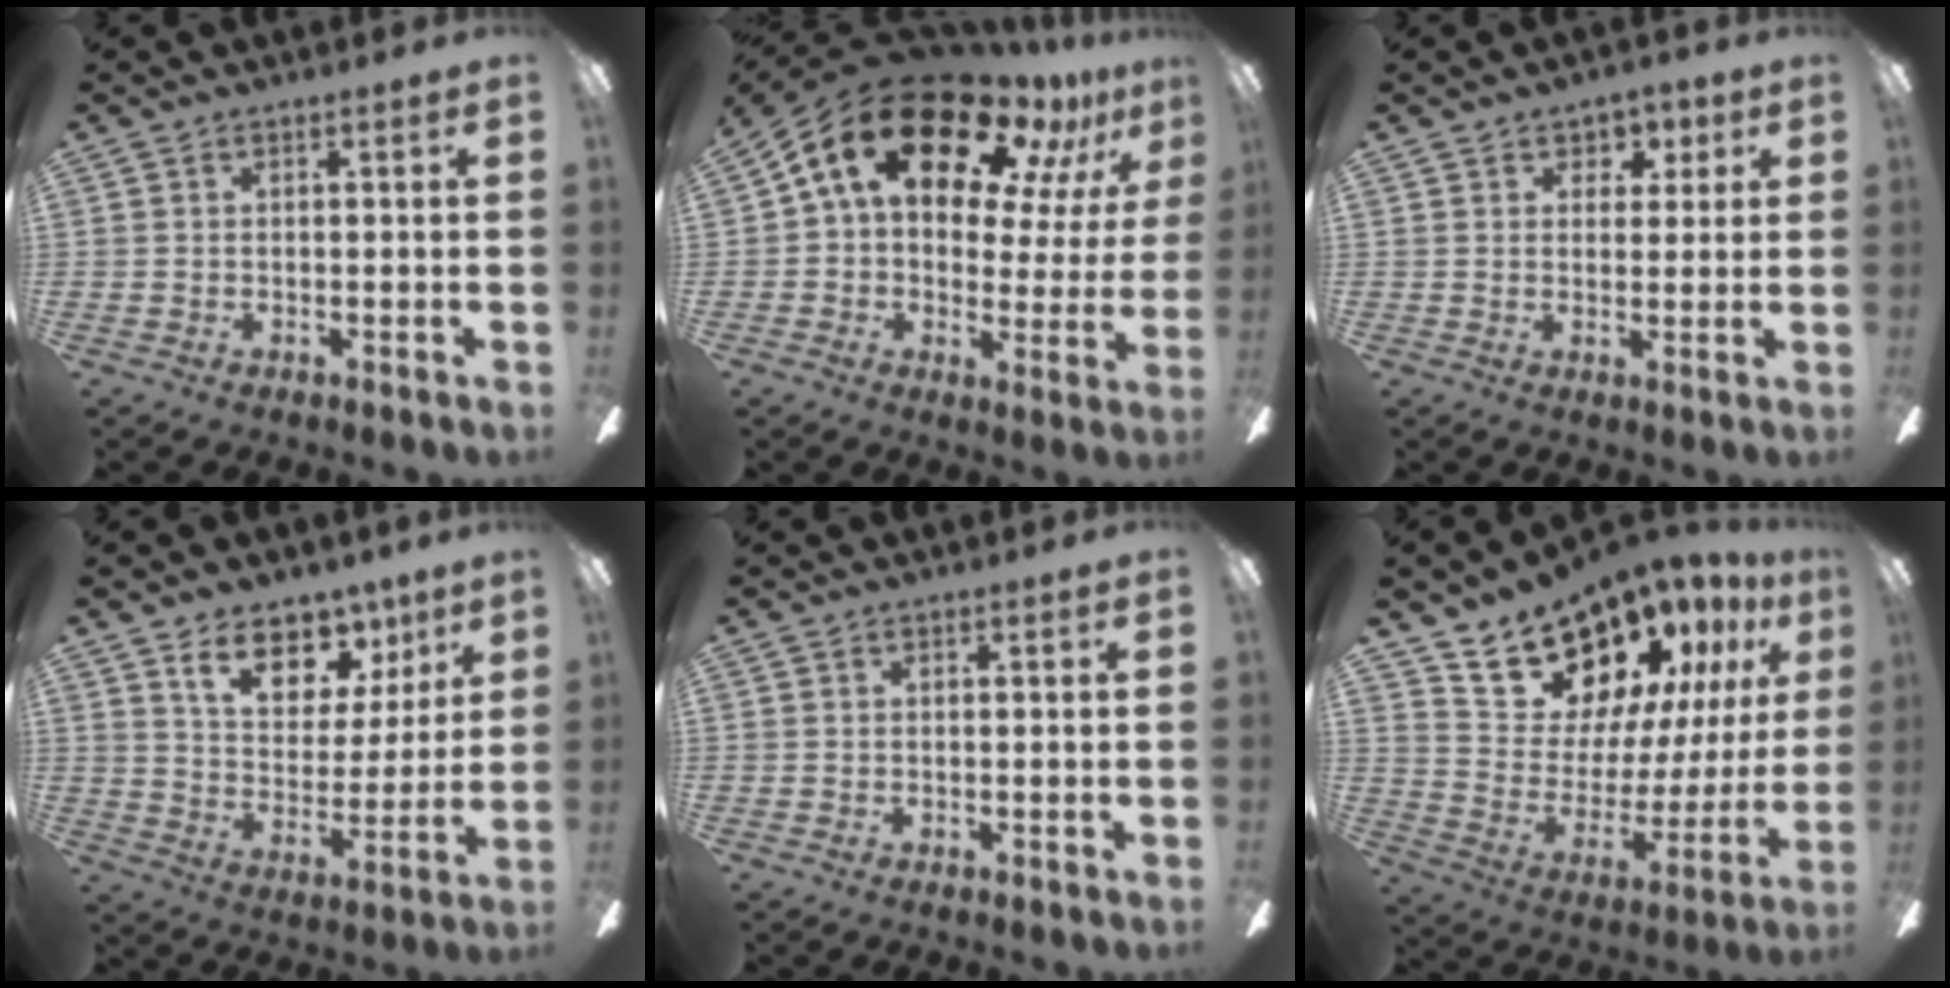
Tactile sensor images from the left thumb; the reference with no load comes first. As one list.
[{"total": 20.2, "force": [11.8, 11.0, 12.2], "torque": [-0.211, -0.069, 0.201]}, {"total": 4.0, "force": [2.0, 3.4, 0.9], "torque": [0.002, -0.006, 0.030]}, {"total": 13.1, "force": [9.1, 7.5, 5.6], "torque": [-0.086, -0.055, 0.167]}, {"total": 0.0}, {"total": 19.4, "force": [16.5, 9.2, 4.7], "torque": [-0.089, -0.133, 0.311]}]